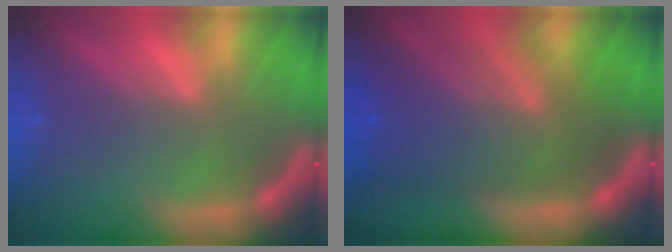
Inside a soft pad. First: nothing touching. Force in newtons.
{"total": 9.1}